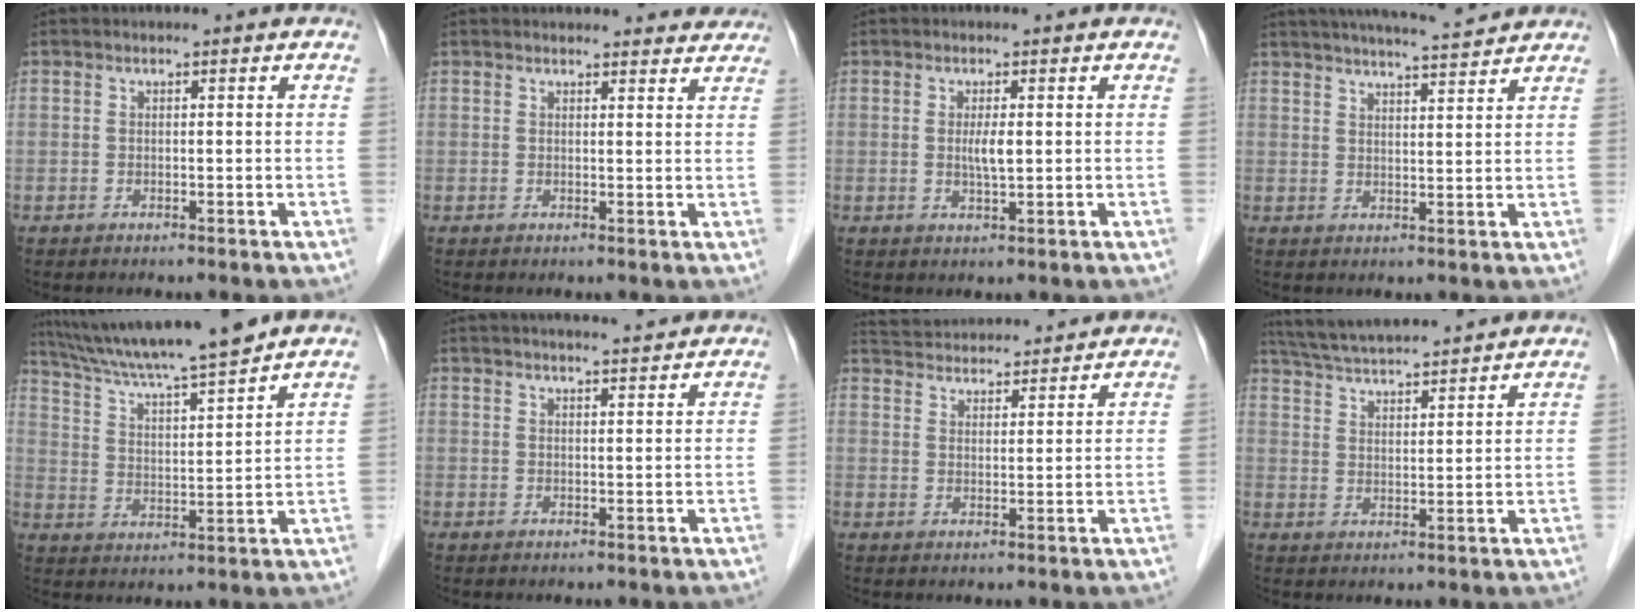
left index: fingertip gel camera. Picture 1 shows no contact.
{"total": 10.3, "force": [9.8, 2.4, 1.9], "torque": [0.006, 0.011, 0.094]}
{"total": 2.4, "force": [0.3, 0.3, 2.4], "torque": [-0.047, -0.003, 0.005]}
{"total": 10.9, "force": [10.1, 0.4, 4.2], "torque": [-0.070, 0.015, 0.139]}
{"total": 14.8, "force": [13.2, -1.0, 6.8], "torque": [-0.126, 0.011, 0.220]}
{"total": 8.9, "force": [8.1, 0.7, 3.6], "torque": [-0.054, 0.022, 0.105]}
{"total": 12.8, "force": [12.3, 2.0, 3.1], "torque": [-0.058, 0.039, 0.188]}
{"total": 14.6, "force": [13.4, 1.0, 5.6], "torque": [-0.109, 0.030, 0.214]}